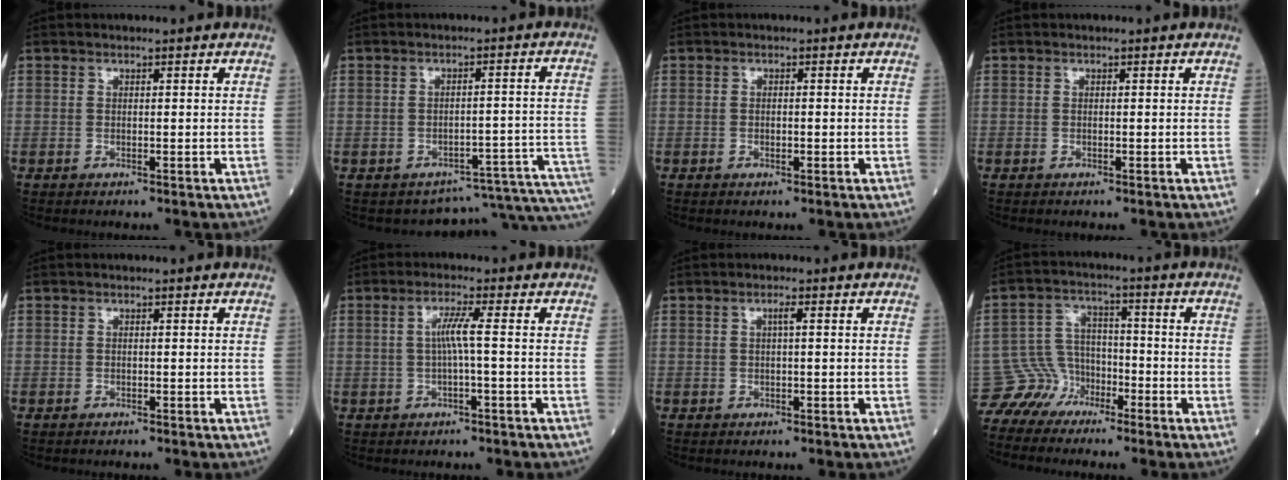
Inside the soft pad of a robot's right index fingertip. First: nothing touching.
{"total": 13.8, "force": [-12.6, 1.9, 5.2], "torque": [-0.025, 0.052, -0.144]}
{"total": 1.4, "force": [-0.3, 0.7, 1.1], "torque": [-0.031, -0.001, -0.003]}
{"total": 0.0}
{"total": 1.0, "force": [-0.8, 0.6, 0.4], "torque": [-0.018, -0.001, -0.010]}
{"total": 4.7, "force": [-0.4, -0.1, 4.7], "torque": [-0.095, 0.011, -0.002]}
{"total": 1.3, "force": [0.2, 0.3, 1.2], "torque": [-0.028, 0.002, 0.003]}
{"total": 7.0, "force": [-5.5, 4.2, -0.1], "torque": [-0.012, 0.014, -0.108]}